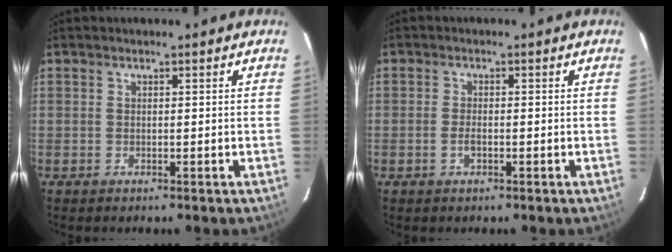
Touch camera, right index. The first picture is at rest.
{"total": 1.8, "force": [-0.7, 0.8, 1.5], "torque": [-0.032, 0.001, -0.014]}